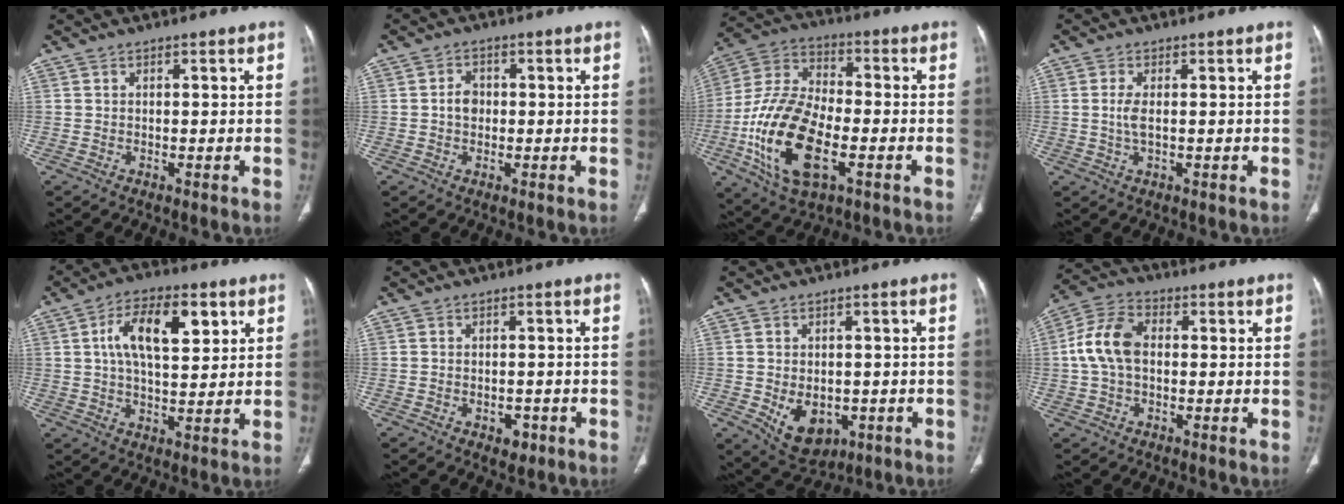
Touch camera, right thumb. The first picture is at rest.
{"total": 3.1, "force": [-0.1, 2.5, 1.8], "torque": [-0.021, 0.008, -0.007]}
{"total": 20.4, "force": [-5.8, 10.2, 16.6], "torque": [-0.329, 0.014, -0.103]}
{"total": 2.9, "force": [0.1, 1.1, 2.7], "torque": [-0.068, -0.002, 0.004]}
{"total": 12.8, "force": [4.1, 6.2, 10.4], "torque": [-0.160, 0.000, 0.066]}
{"total": 3.0, "force": [-1.4, 2.1, 1.7], "torque": [-0.011, 0.005, -0.012]}
{"total": 8.6, "force": [-2.5, 6.2, 5.4], "torque": [-0.065, 0.005, -0.020]}
{"total": 9.6, "force": [0.2, 6.4, 7.2], "torque": [-0.145, 0.027, -0.003]}